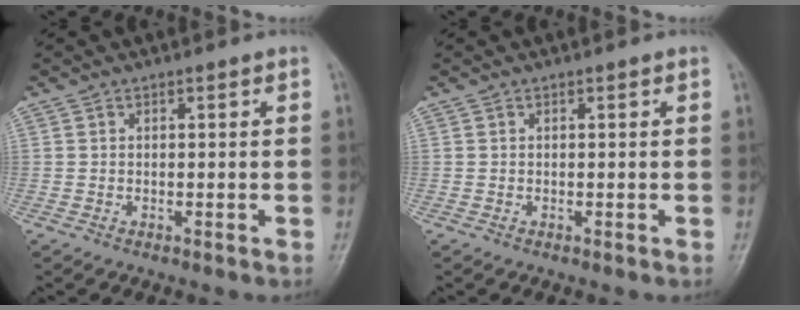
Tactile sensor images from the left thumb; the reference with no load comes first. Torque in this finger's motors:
{"motor_torque": [0.00, 0.00, 0.00, 0.00, 0.00]}